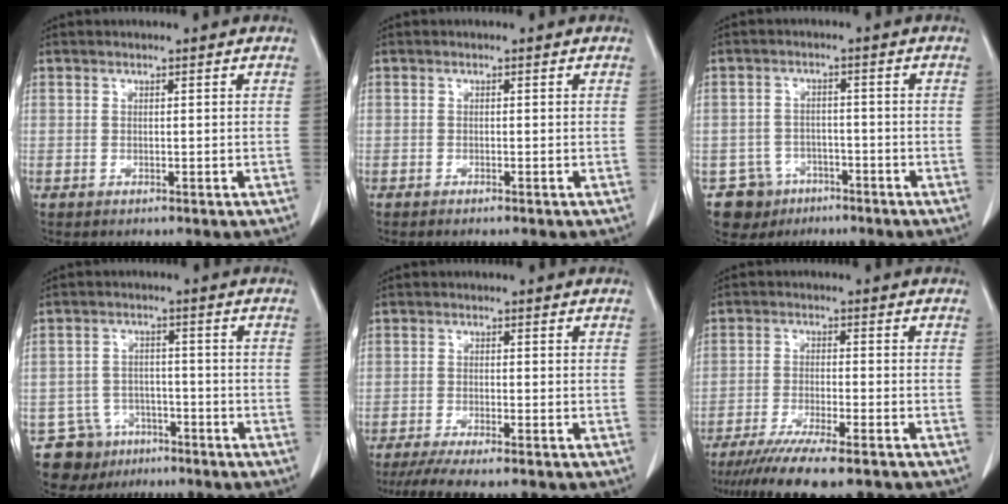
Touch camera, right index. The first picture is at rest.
{"total": 1.0, "force": [-0.9, 0.0, 0.6], "torque": [-0.013, -0.002, -0.010]}
{"total": 6.0, "force": [-3.7, 4.7, 0.0], "torque": [0.003, 0.010, -0.055]}
{"total": 7.3, "force": [-4.9, 5.4, 0.1], "torque": [0.001, 0.019, -0.075]}
{"total": 8.4, "force": [-7.1, 0.5, 4.5], "torque": [-0.064, -0.017, -0.110]}
{"total": 12.6, "force": [-10.3, 1.0, 7.2], "torque": [-0.112, -0.030, -0.162]}